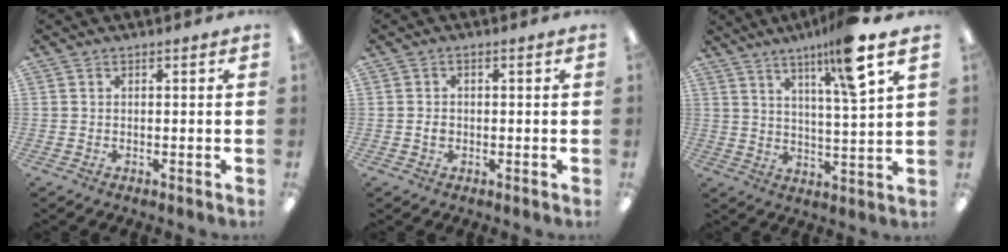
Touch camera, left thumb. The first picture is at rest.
{"total": 1.4, "force": [-0.2, 1.0, 0.9], "torque": [-0.017, 0.002, -0.005]}
{"total": 13.2, "force": [8.4, 1.2, 10.1], "torque": [-0.166, -0.034, 0.128]}